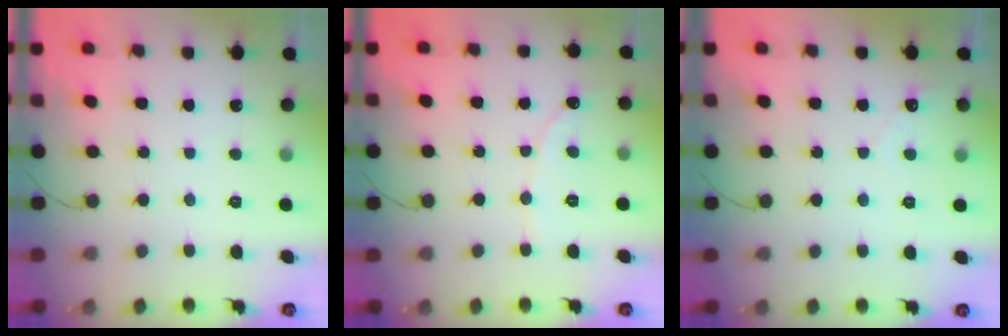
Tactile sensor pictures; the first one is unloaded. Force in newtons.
{"total": 2.3, "press": 2.3, "slide": 0.2}
{"total": 1.7, "press": 1.7, "slide": 0.1}